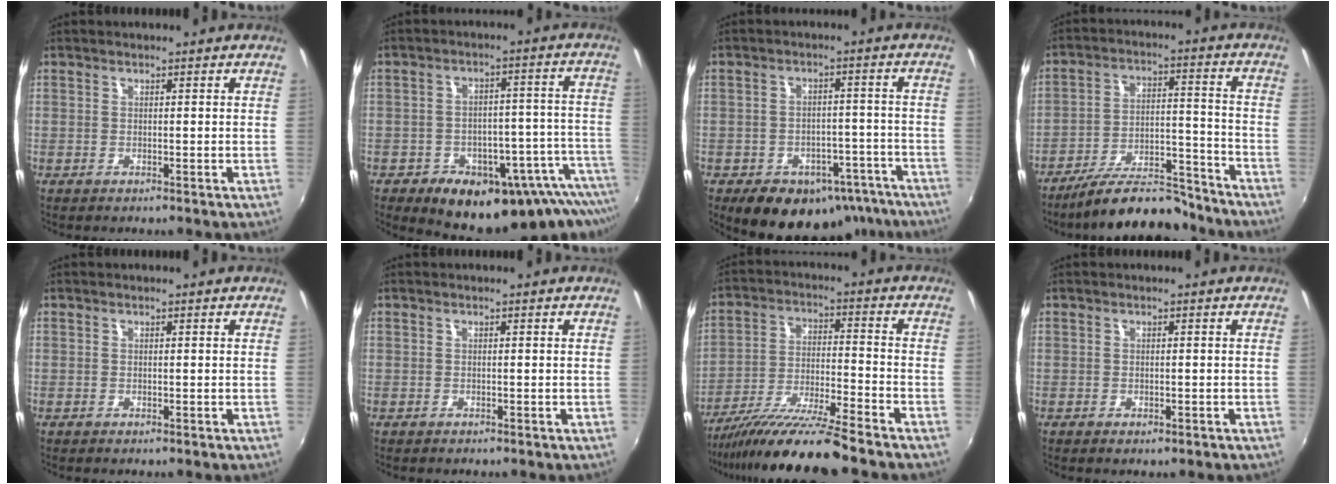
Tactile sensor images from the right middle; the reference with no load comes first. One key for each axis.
{"total": 20.9, "fx": -14.8, "fy": 10.9, "fz": 9.8, "tx": -0.142, "ty": 0.019, "tz": -0.169}
{"total": 15.4, "fx": -10.7, "fy": 9.1, "fz": 6.2, "tx": -0.111, "ty": 0.028, "tz": -0.109}
{"total": 16.3, "fx": -14.1, "fy": 4.0, "fz": 6.9, "tx": -0.130, "ty": 0.008, "tz": -0.207}
{"total": 0.0}
{"total": 0.0}
{"total": 13.9, "fx": -11.9, "fy": -1.1, "fz": 7.2, "tx": -0.144, "ty": -0.019, "tz": -0.212}
{"total": 1.0, "fx": -0.6, "fy": 0.5, "fz": 0.6, "tx": -0.010, "ty": -0.003, "tz": -0.009}